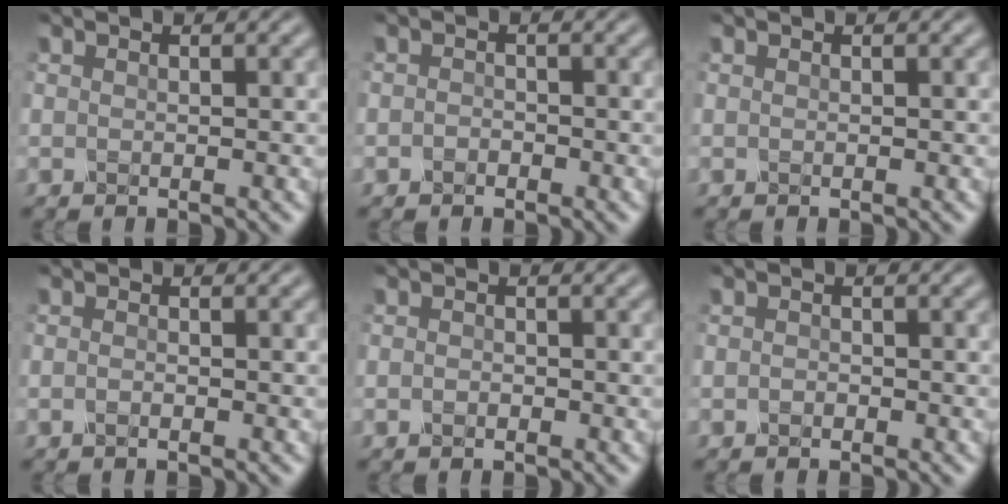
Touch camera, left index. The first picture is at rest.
{"total": 0.8, "force": [-0.4, 0.6, 0.4], "torque": [-0.007, -0.001, -0.010]}
{"total": 0.0}
{"total": 0.7, "force": [-0.3, 0.2, 0.6], "torque": [-0.012, -0.002, -0.006]}
{"total": 0.8, "force": [-0.3, 0.5, 0.5], "torque": [-0.010, -0.001, -0.006]}
{"total": 0.6, "force": [-0.2, 0.5, 0.3], "torque": [-0.005, -0.002, -0.005]}